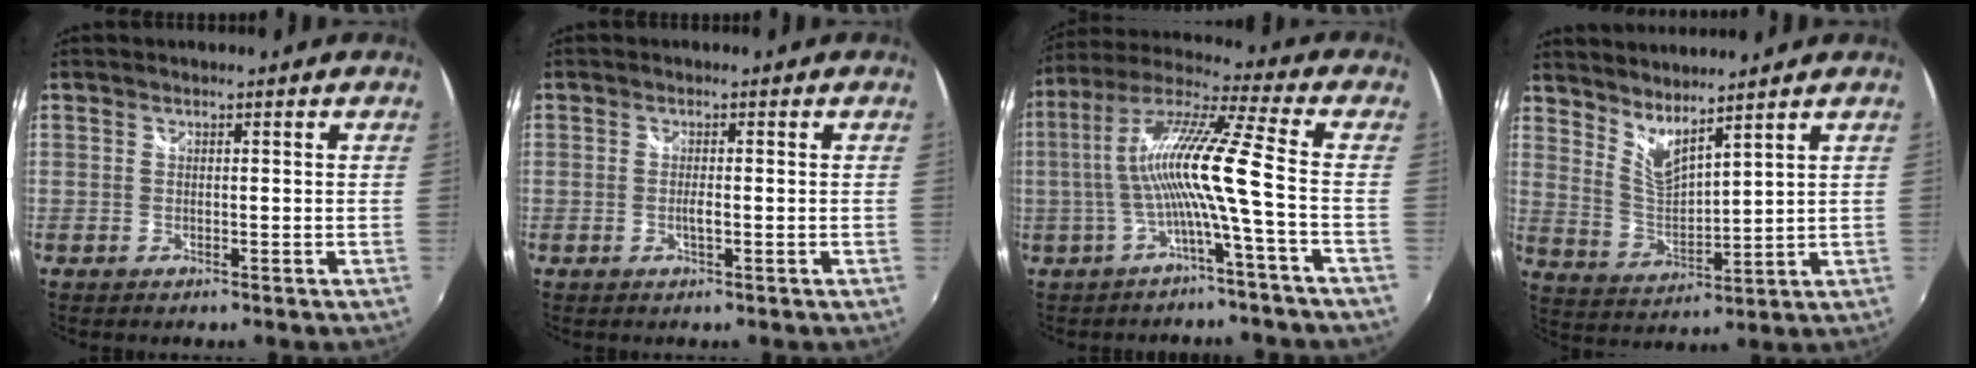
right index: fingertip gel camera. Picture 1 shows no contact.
{"total": 1.6, "force": [-0.5, 0.1, 1.5], "torque": [-0.029, -0.003, -0.009]}
{"total": 12.2, "force": [-2.7, -1.4, 11.8], "torque": [-0.214, 0.007, -0.048]}
{"total": 7.2, "force": [6.1, 0.9, 3.7], "torque": [-0.066, -0.014, 0.119]}